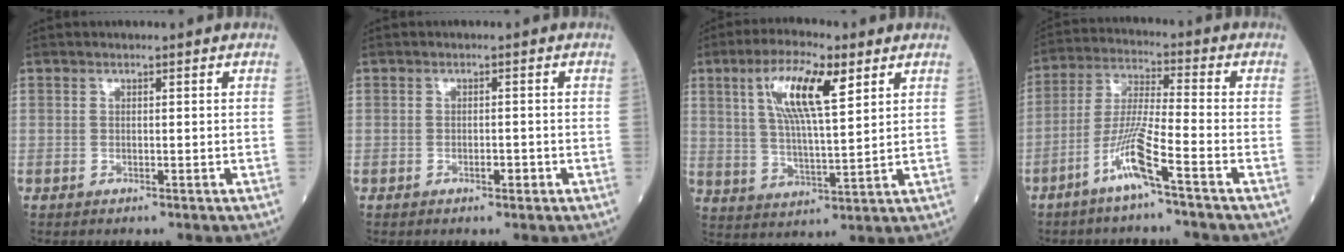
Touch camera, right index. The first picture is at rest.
{"total": 1.2, "force": [-0.7, 0.2, 0.9], "torque": [-0.015, 0.001, -0.011]}
{"total": 11.5, "force": [4.9, 2.3, 10.1], "torque": [-0.193, 0.011, 0.092]}
{"total": 8.4, "force": [-4.8, -0.9, 6.8], "torque": [-0.142, -0.005, -0.098]}